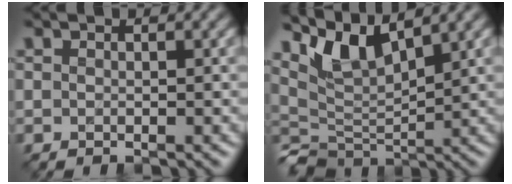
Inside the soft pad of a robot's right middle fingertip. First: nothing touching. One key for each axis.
{"total": 5.1, "fx": 3.5, "fy": 2.0, "fz": 3.2, "tx": -0.066, "ty": -0.004, "tz": 0.066}